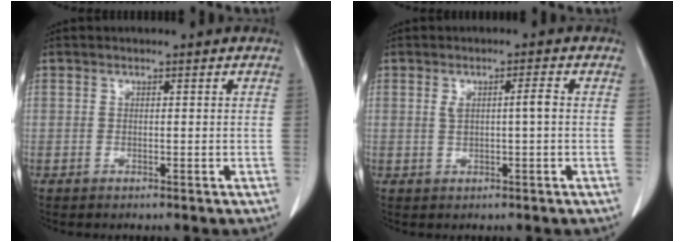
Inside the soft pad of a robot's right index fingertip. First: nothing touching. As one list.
[{"total": 2.8, "force": [0.2, 0.3, 2.7], "torque": [-0.051, 0.007, 0.008]}]